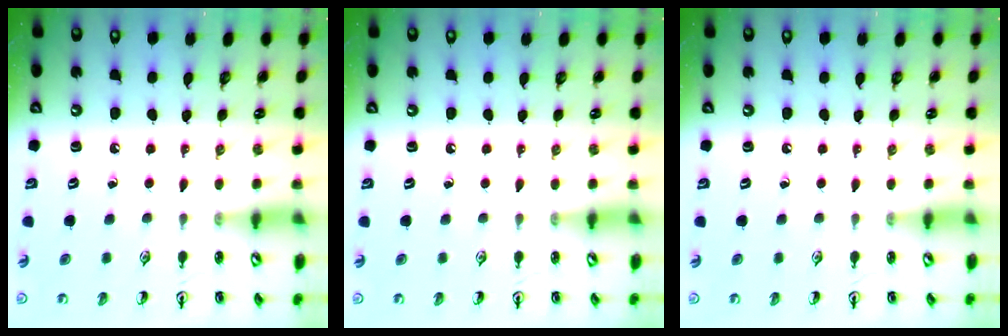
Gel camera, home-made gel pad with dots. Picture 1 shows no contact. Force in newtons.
{"total": 0.0}
{"total": 0.0}